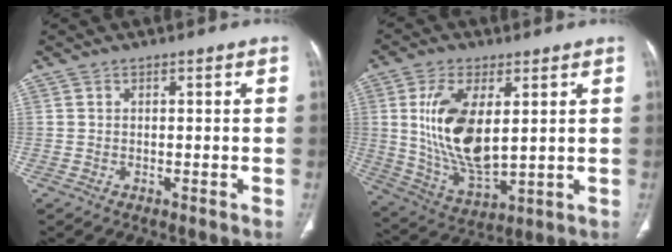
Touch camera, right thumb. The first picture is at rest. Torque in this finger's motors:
{"motor_torque": [1.32, 3.69, 1.99, 0.21, 0.59]}